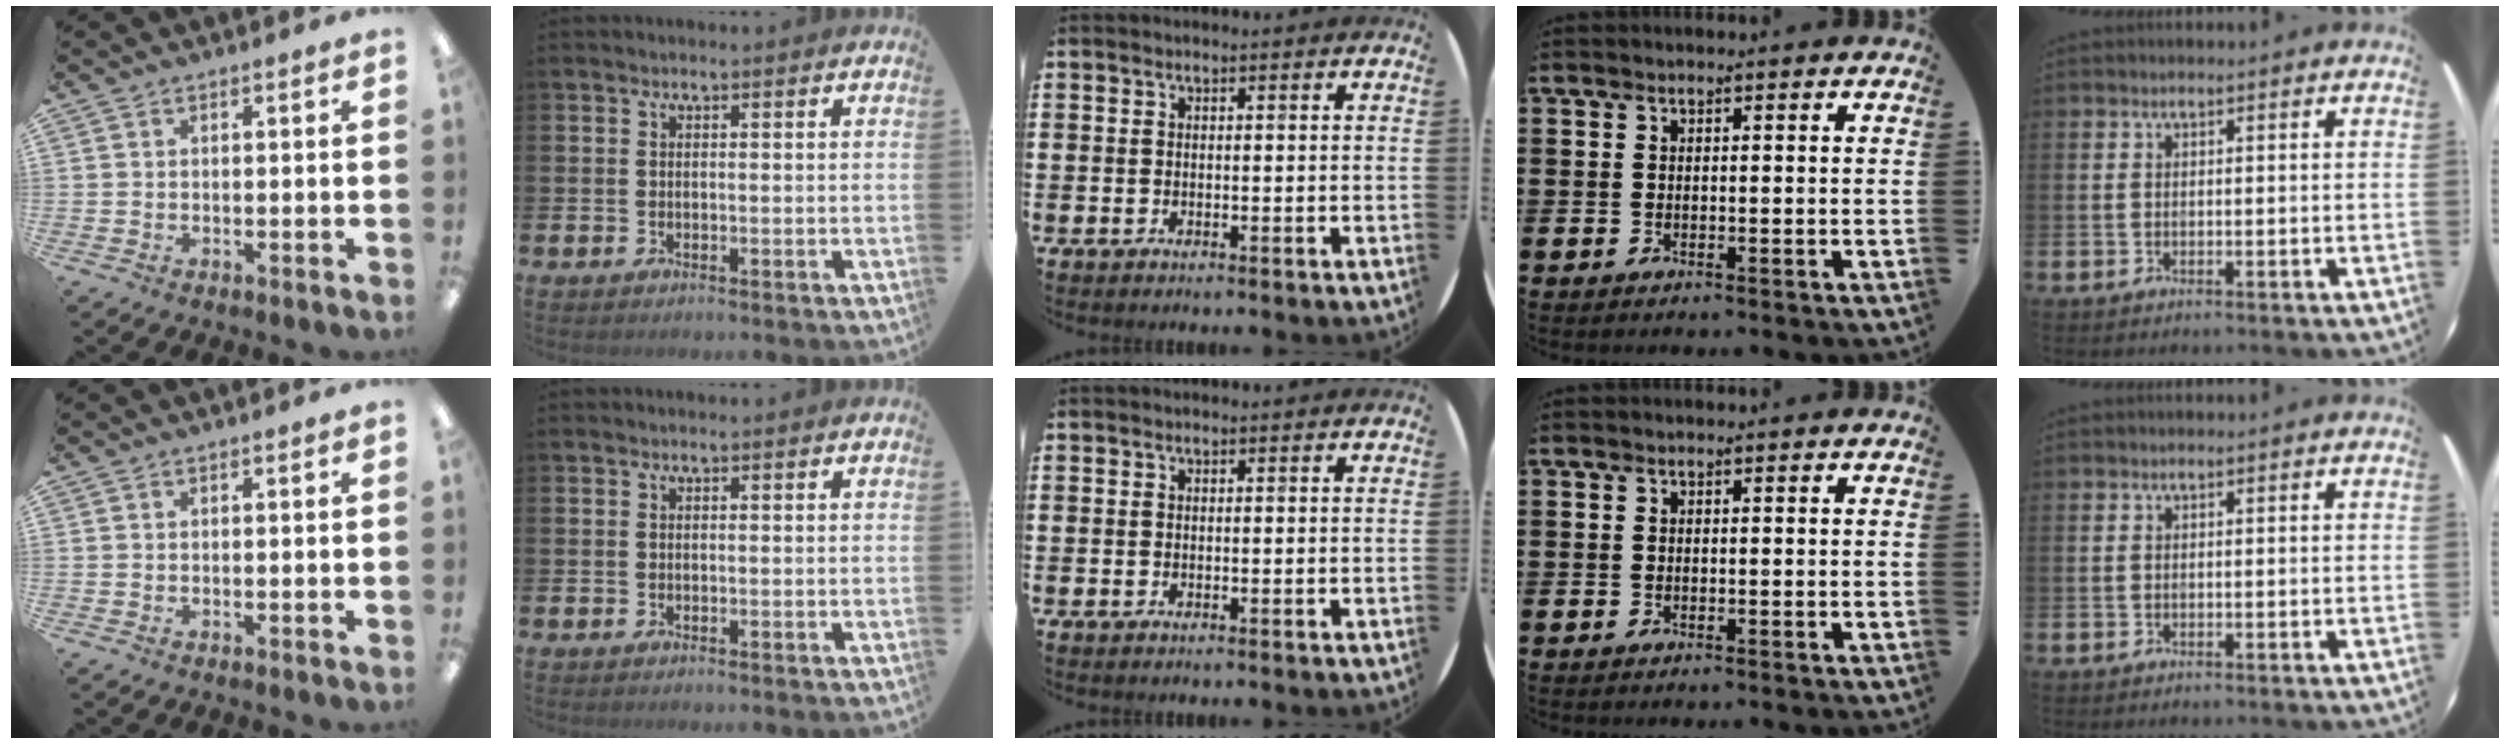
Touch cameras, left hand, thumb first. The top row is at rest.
{}